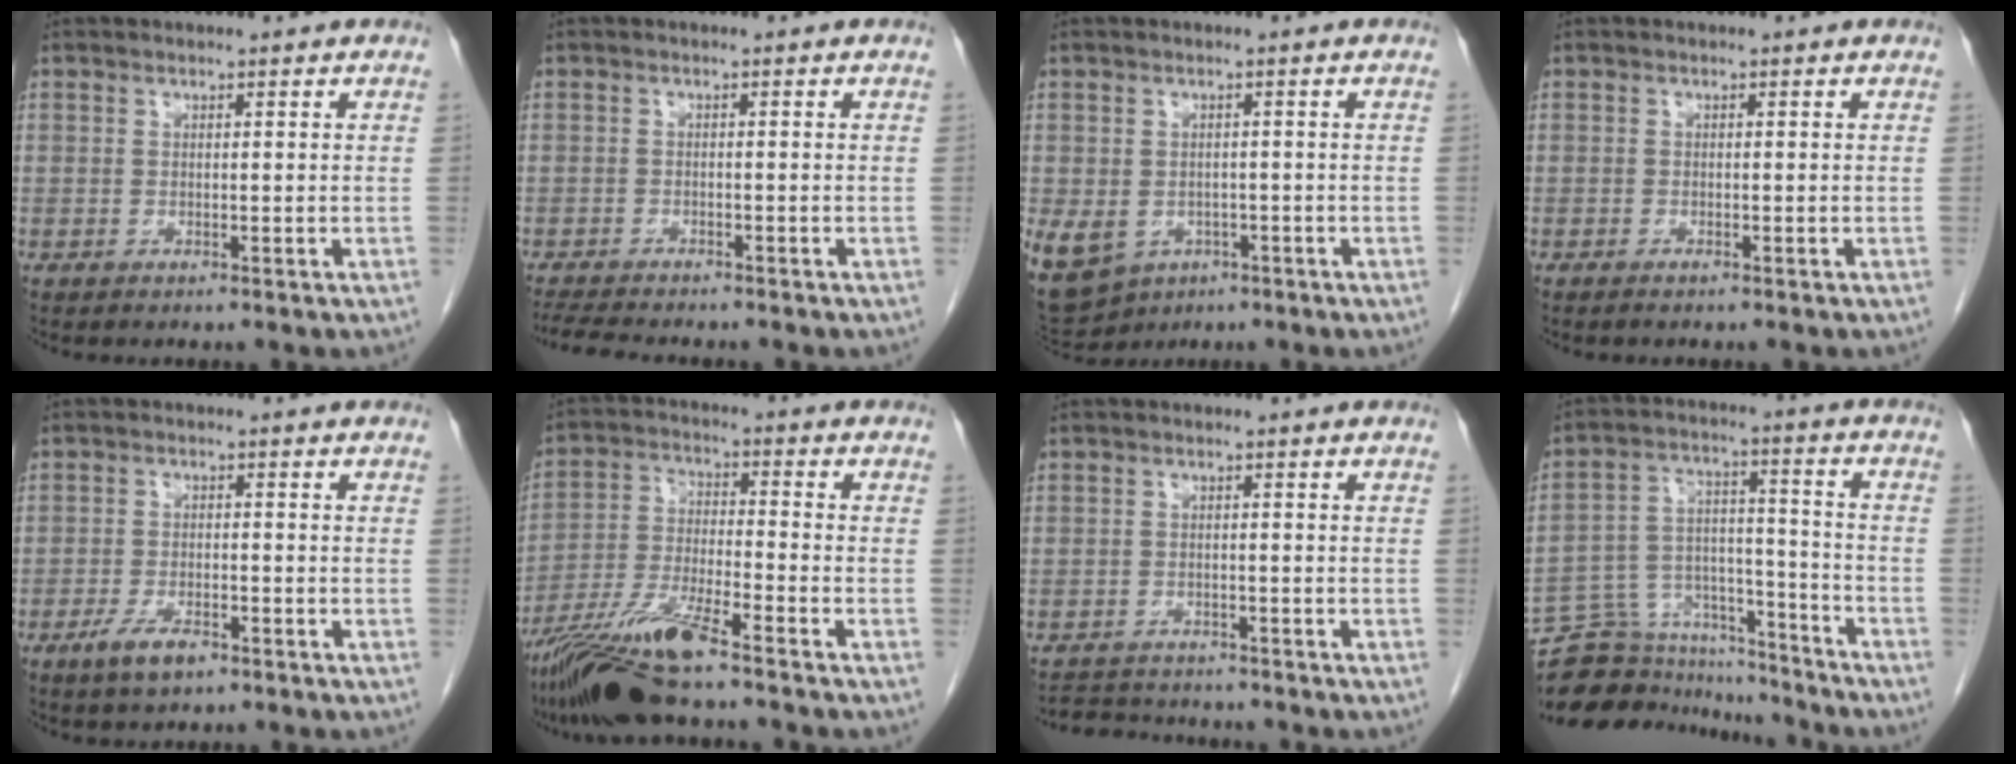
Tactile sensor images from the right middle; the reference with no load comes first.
{"total": 6.9, "force": [-6.2, 0.9, 2.9], "torque": [-0.046, -0.013, -0.098]}
{"total": 16.0, "force": [-7.1, 12.6, 6.8], "torque": [-0.207, -0.008, -0.091]}
{"total": 0.6, "force": [-0.5, 0.0, 0.3], "torque": [-0.011, -0.001, -0.008]}
{"total": 4.3, "force": [-2.8, 1.5, 2.9], "torque": [-0.062, -0.002, -0.046]}
{"total": 11.3, "force": [-8.8, 0.3, 7.0], "torque": [-0.146, -0.022, -0.164]}
{"total": 5.8, "force": [-5.6, 1.6, 0.6], "torque": [-0.009, 0.001, -0.084]}
{"total": 15.6, "force": [-14.5, 5.2, 2.8], "torque": [-0.053, 0.054, -0.231]}